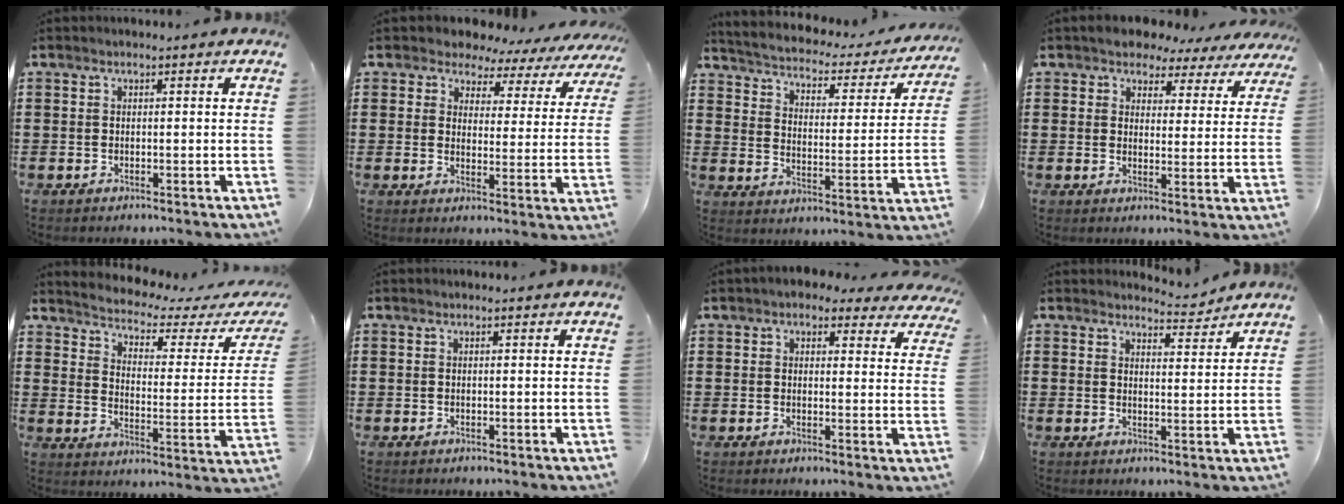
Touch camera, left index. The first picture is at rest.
{"total": 4.1, "force": [3.6, 1.8, 0.5], "torque": [-0.036, -0.021, 0.060]}
{"total": 1.9, "force": [1.7, 0.5, 0.7], "torque": [-0.032, -0.025, 0.018]}
{"total": 4.2, "force": [3.7, 1.8, 0.6], "torque": [-0.026, -0.016, 0.061]}
{"total": 2.5, "force": [2.3, 0.3, 1.0], "torque": [-0.040, -0.026, 0.028]}
{"total": 0.0}
{"total": 3.3, "force": [2.7, 1.5, 1.3], "torque": [-0.028, -0.003, 0.047]}
{"total": 3.7, "force": [3.6, 0.5, 0.4], "torque": [-0.013, -0.018, 0.066]}